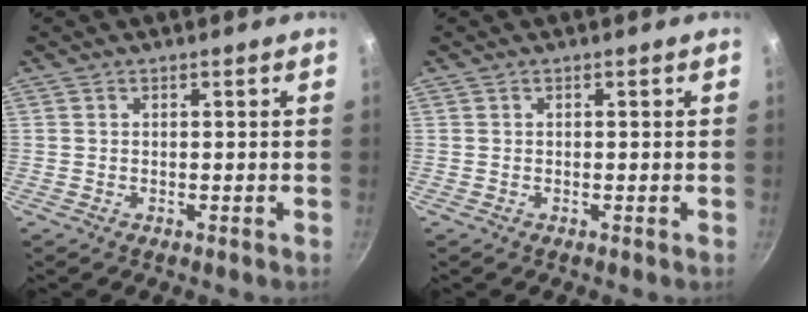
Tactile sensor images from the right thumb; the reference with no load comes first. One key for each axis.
{"total": 0.0}